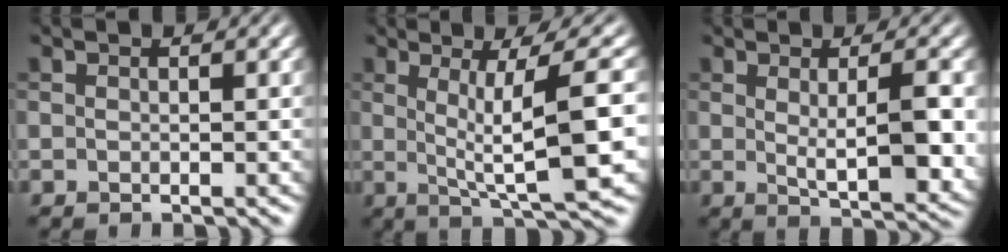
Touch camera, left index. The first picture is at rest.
{"total": 9.0, "force": [0.7, 1.6, 8.9], "torque": [-0.124, 0.008, 0.015]}
{"total": 6.4, "force": [0.2, 1.8, 6.1], "torque": [-0.088, -0.012, 0.011]}